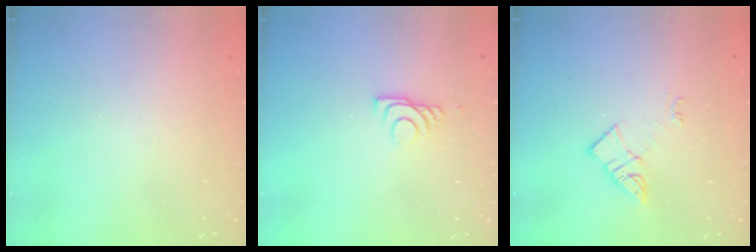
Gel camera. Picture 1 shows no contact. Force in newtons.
{"total": 5.9, "press": 5.9, "slide": 0.9}
{"total": 6.4, "press": 6.4, "slide": 0.6}